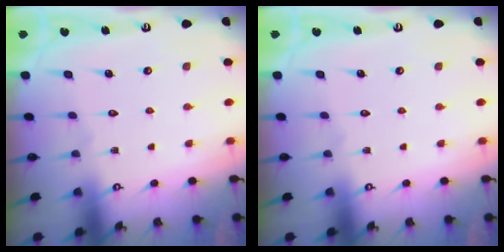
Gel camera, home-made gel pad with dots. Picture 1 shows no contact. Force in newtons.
{"total": 0.0}